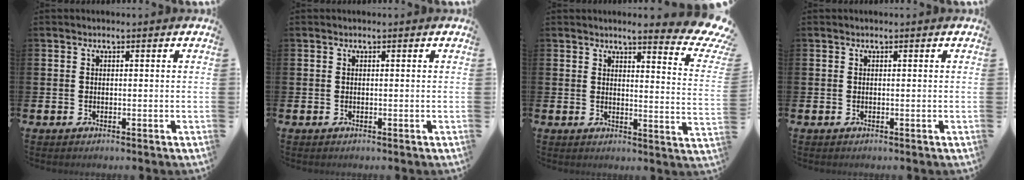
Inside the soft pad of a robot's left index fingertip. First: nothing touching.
{"total": 0.0}
{"total": 4.9, "force": [4.2, 0.5, 2.5], "torque": [-0.039, -0.044, 0.061]}
{"total": 0.0}